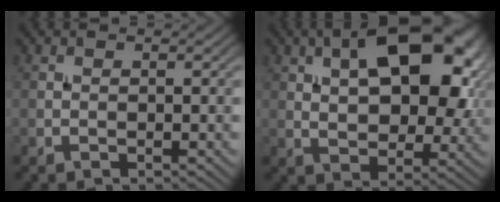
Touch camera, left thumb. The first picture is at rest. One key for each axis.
{"total": 15.7, "fx": 5.1, "fy": 8.3, "fz": 12.3, "tx": -0.186, "ty": 0.020, "tz": 0.079}